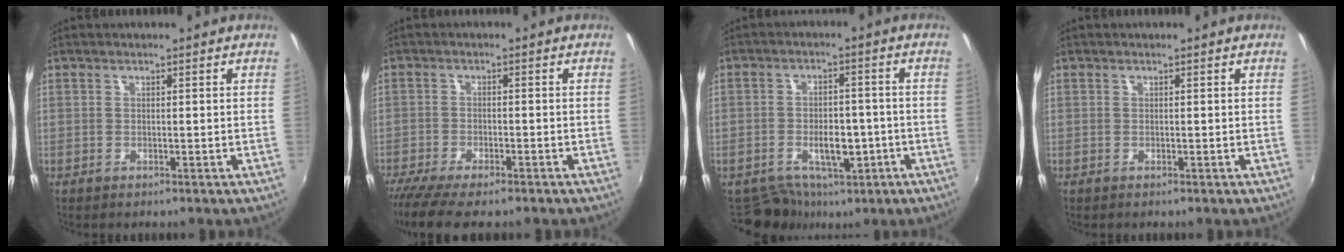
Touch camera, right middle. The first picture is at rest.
{"total": 8.8, "force": [-7.1, 1.8, 4.8], "torque": [-0.116, -0.039, -0.124]}
{"total": 8.2, "force": [-4.4, 5.8, 3.8], "torque": [-0.077, 0.018, -0.050]}
{"total": 0.0}